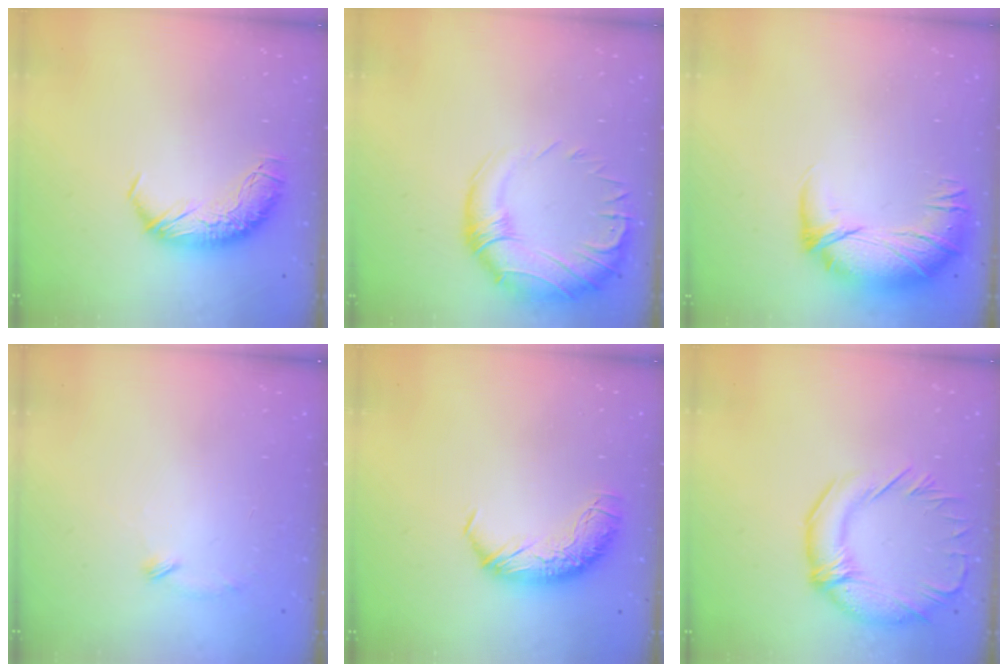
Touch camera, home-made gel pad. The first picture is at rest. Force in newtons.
{"total": 3.8, "press": 1.6, "slide": 3.4}
{"total": 2.8, "press": 1.2, "slide": 2.6}
{"total": 8.3, "press": 8.3, "slide": 0.5}
{"total": 0.0}
{"total": 3.5, "press": 3.2, "slide": 1.4}